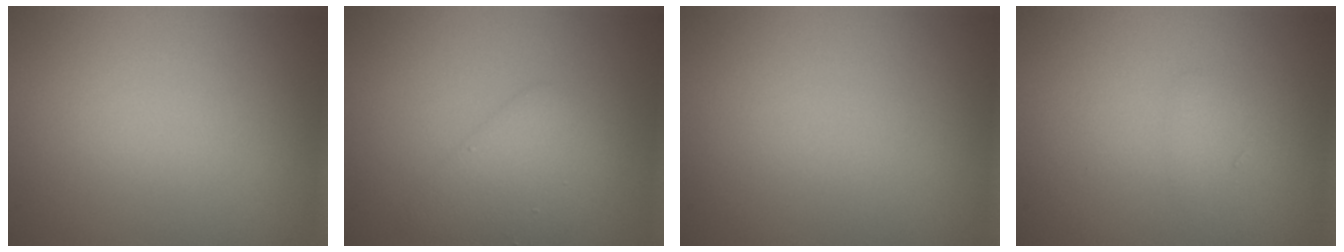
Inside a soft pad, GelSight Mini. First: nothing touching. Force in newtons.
{"total": 2.8, "press": 2.8, "slide": 0.1}
{"total": 0.0}
{"total": 0.8, "press": 0.8, "slide": 0.1}